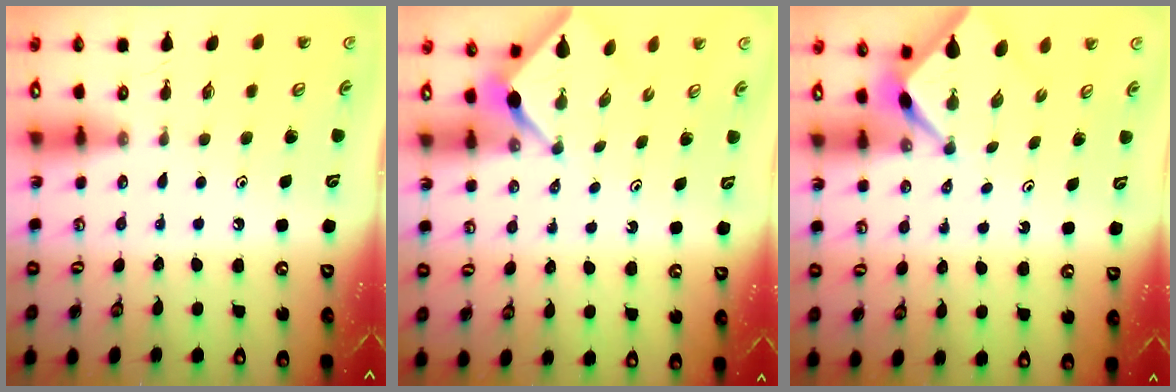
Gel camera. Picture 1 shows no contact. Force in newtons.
{"total": 2.4, "press": 2.4, "slide": 0.3}
{"total": 2.6, "press": 2.5, "slide": 0.4}